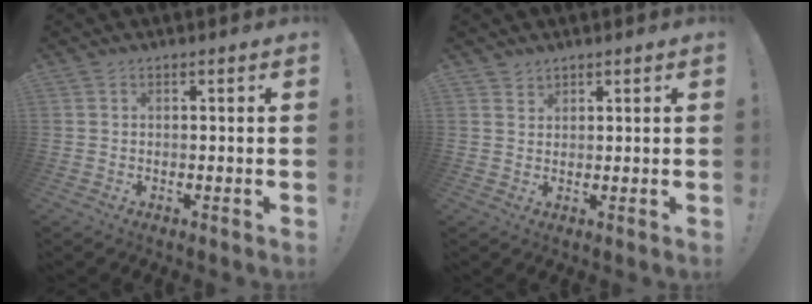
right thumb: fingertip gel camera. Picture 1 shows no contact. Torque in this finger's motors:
{"motor_torque": [-0.15, 0.19, -0.23, 0.21, -0.03]}